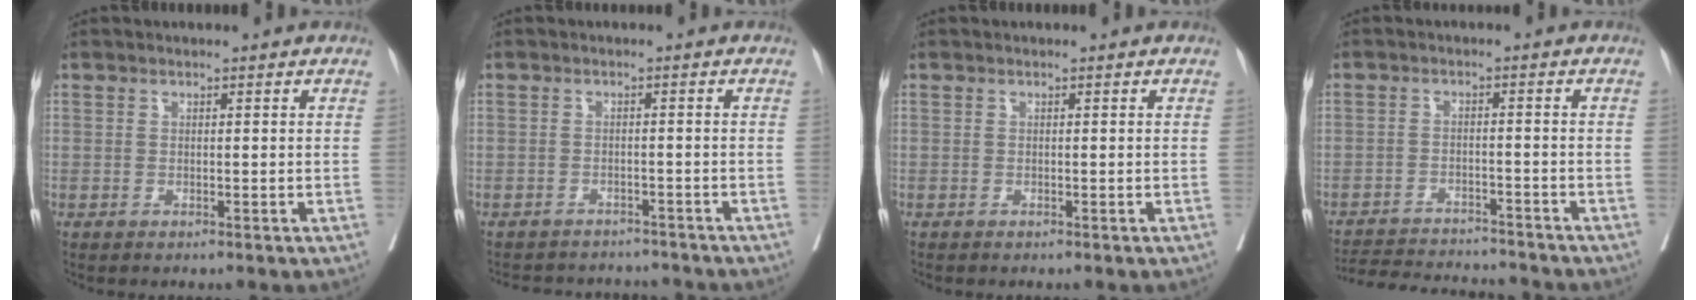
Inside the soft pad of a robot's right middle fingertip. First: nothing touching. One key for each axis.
{"total": 7.8, "fx": -7.4, "fy": 2.5, "fz": 0.6, "tx": -0.005, "ty": 0.012, "tz": -0.092}
{"total": 0.0}
{"total": 12.5, "fx": -12.0, "fy": 1.3, "fz": 3.1, "tx": -0.051, "ty": 0.001, "tz": -0.173}